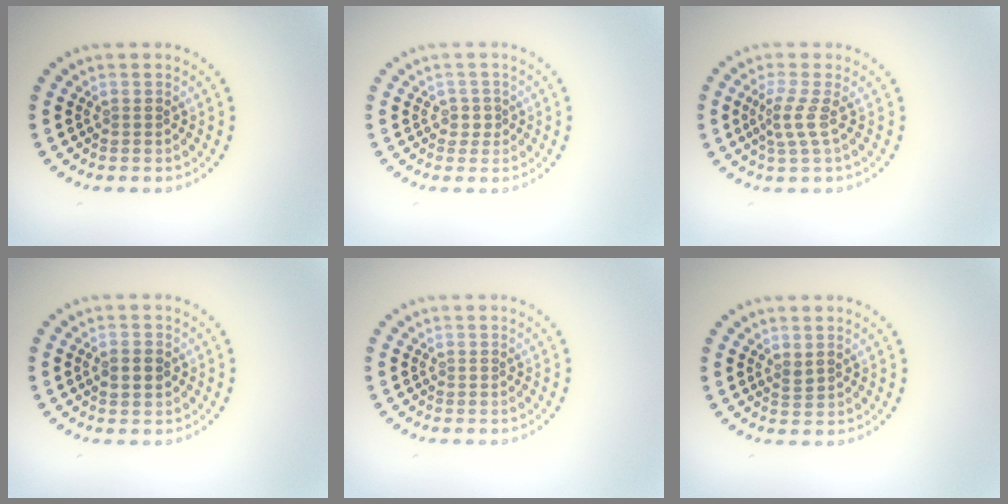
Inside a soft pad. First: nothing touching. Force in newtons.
{"total": 1.3, "press": 1.0, "slide": 0.8}
{"total": 2.2, "press": 1.6, "slide": 1.5}
{"total": 2.4, "press": 2.4, "slide": 0.0}
{"total": 0.0}
{"total": 0.9, "press": 0.7, "slide": 0.6}